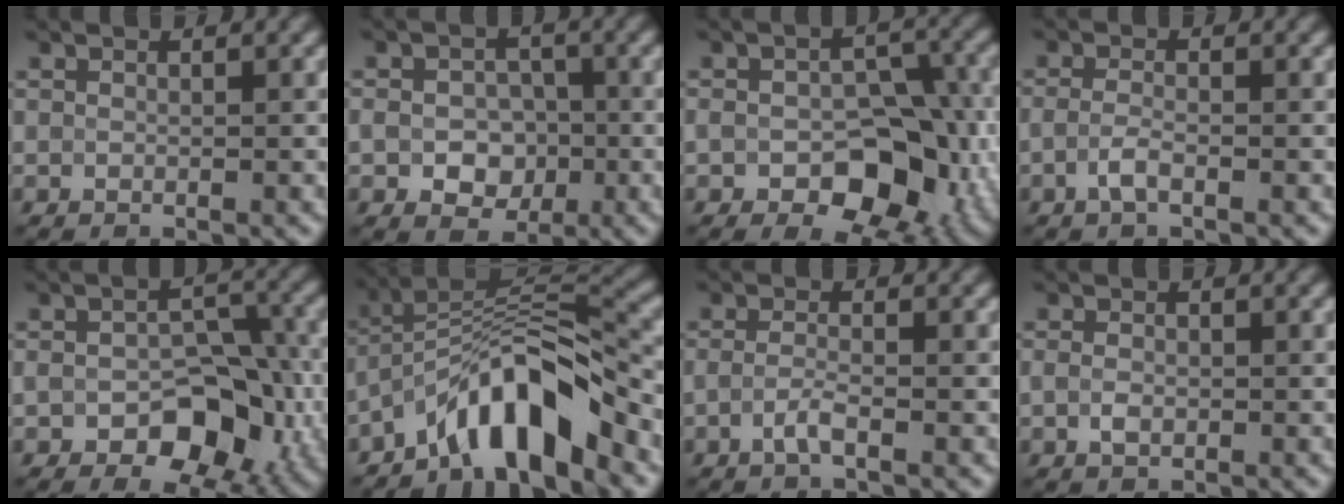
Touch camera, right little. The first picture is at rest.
{"total": 4.3, "force": [-1.1, 3.3, 2.5], "torque": [-0.049, -0.008, -0.018]}
{"total": 8.7, "force": [-2.7, 5.3, 6.3], "torque": [-0.085, -0.006, -0.037]}
{"total": 1.5, "force": [-0.8, 0.4, 1.1], "torque": [-0.028, 0.000, -0.019]}
{"total": 7.7, "force": [-2.7, 4.7, 5.4], "torque": [-0.067, -0.002, -0.043]}
{"total": 8.4, "force": [-5.5, 2.5, 5.9], "torque": [-0.086, 0.018, -0.102]}
{"total": 1.5, "force": [-0.9, 0.3, 1.2], "torque": [-0.028, 0.000, -0.020]}
{"total": 1.3, "force": [-0.4, 0.8, 0.9], "torque": [-0.020, -0.002, -0.007]}